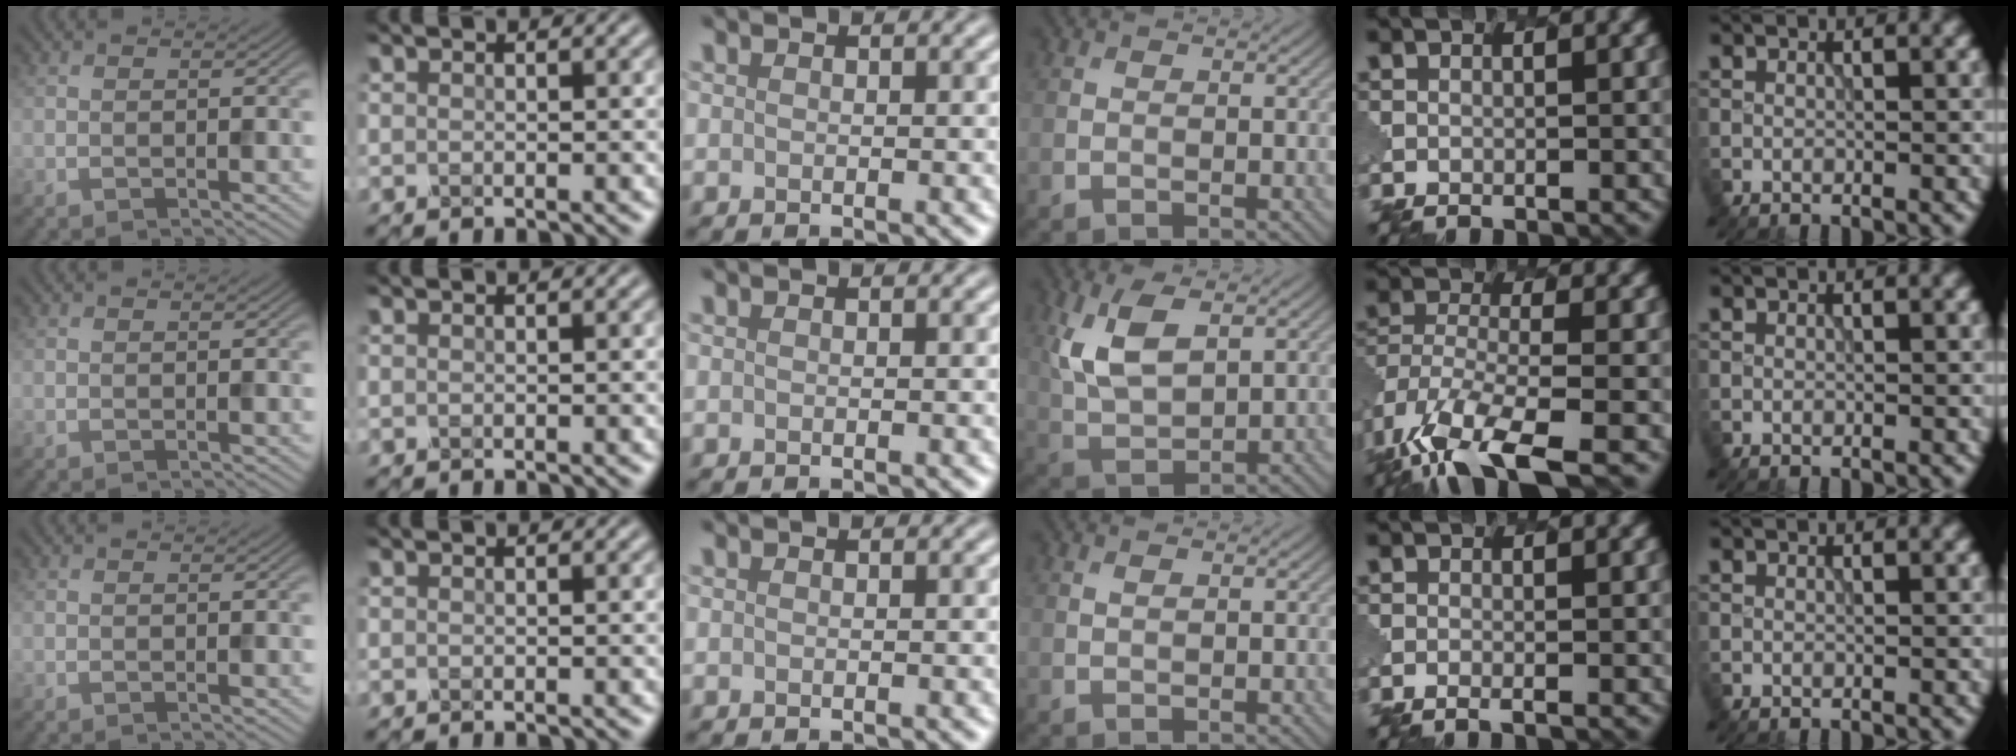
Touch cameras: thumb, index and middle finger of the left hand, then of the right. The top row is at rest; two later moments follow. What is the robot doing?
{"motion": "insert", "object": "pen bag"}